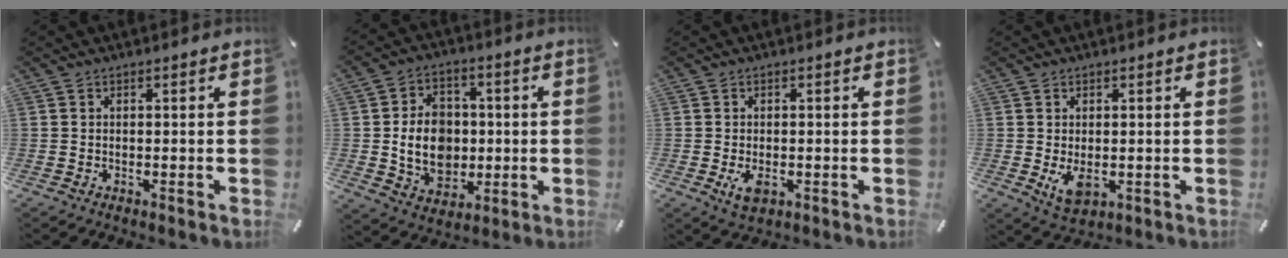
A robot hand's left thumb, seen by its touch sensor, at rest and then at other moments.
{"total": 12.1, "force": [-0.4, 10.0, 6.8], "torque": [-0.127, 0.012, -0.004]}
{"total": 3.8, "force": [-1.0, 2.2, 2.9], "torque": [-0.060, -0.005, -0.020]}
{"total": 4.9, "force": [-0.4, 3.1, 3.7], "torque": [-0.077, -0.011, -0.011]}